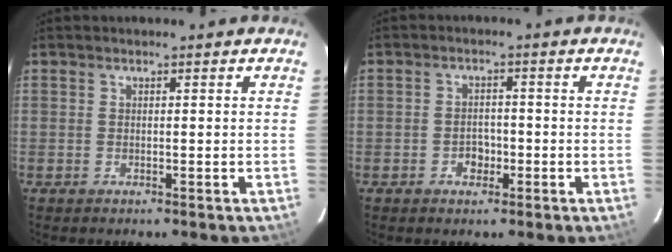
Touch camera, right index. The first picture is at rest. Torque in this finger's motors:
{"motor_torque": [-0.15, 0.03, -0.01, 0.00]}